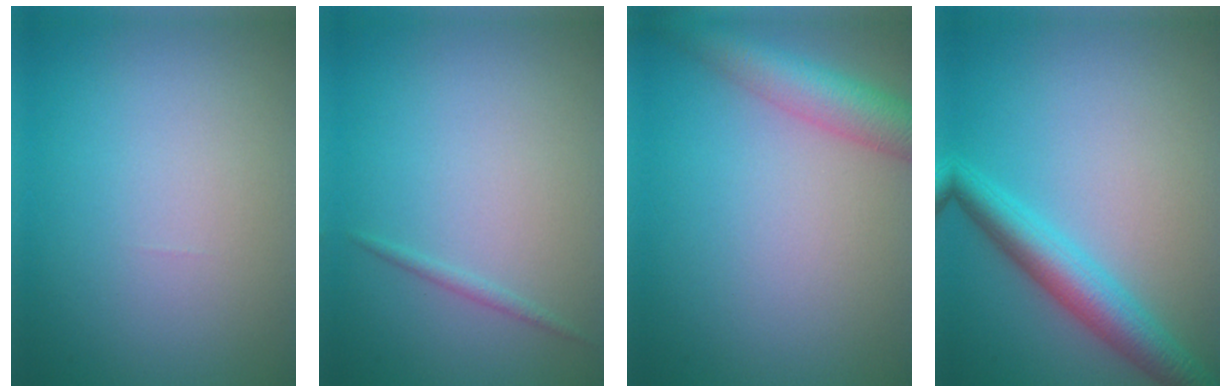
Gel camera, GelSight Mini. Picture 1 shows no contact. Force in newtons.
{"total": 0.7, "press": 0.7, "slide": 0.1}
{"total": 5.0, "press": 5.0, "slide": 0.2}
{"total": 4.7, "press": 4.7, "slide": 0.1}